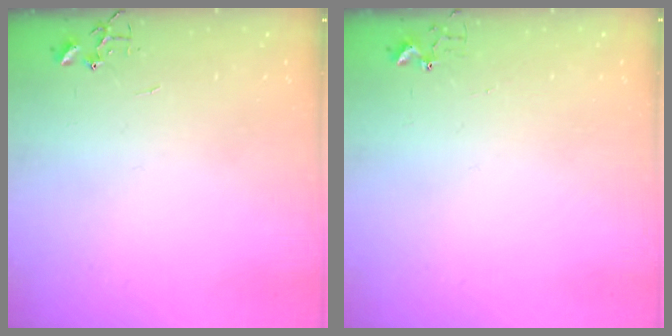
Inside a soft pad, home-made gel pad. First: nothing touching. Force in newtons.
{"total": 2.7, "press": 2.7, "slide": 0.3}